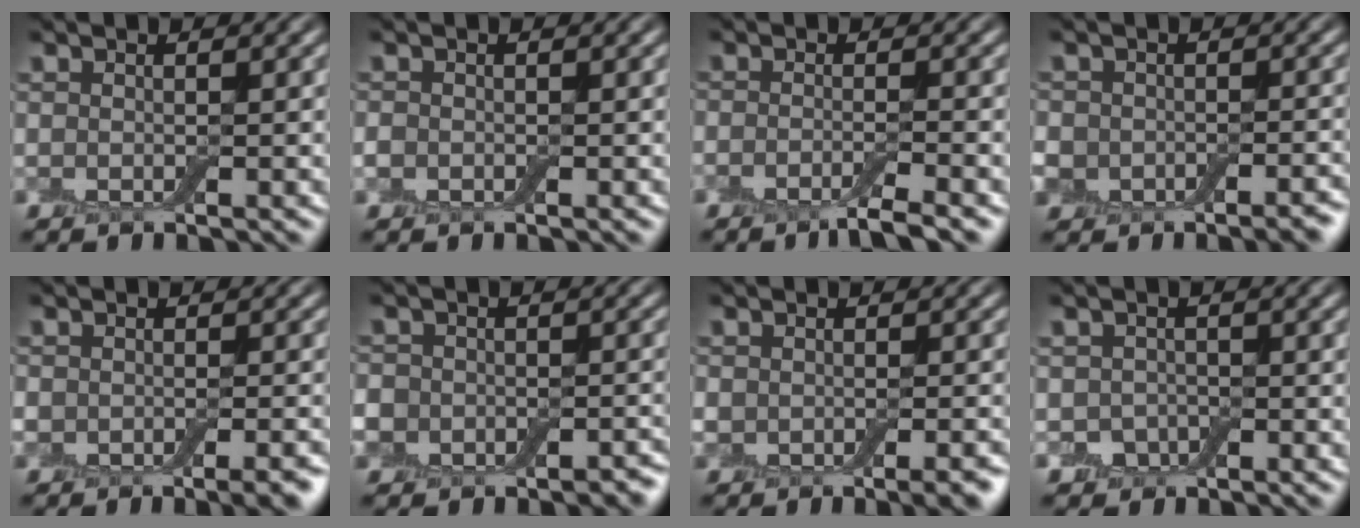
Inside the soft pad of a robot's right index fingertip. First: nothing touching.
{"total": 0.8, "force": [-0.3, 0.7, 0.2], "torque": [-0.003, -0.003, -0.009]}
{"total": 3.0, "force": [-2.0, 0.4, 2.1], "torque": [-0.030, -0.003, -0.045]}
{"total": 5.7, "force": [-2.9, 4.3, 2.3], "torque": [-0.012, -0.002, -0.047]}
{"total": 4.3, "force": [-2.5, 2.2, 2.8], "torque": [-0.035, -0.008, -0.029]}
{"total": 8.0, "force": [-4.1, 6.5, 2.1], "torque": [-0.025, -0.030, -0.082]}
{"total": 3.8, "force": [-1.8, 2.2, 2.5], "torque": [-0.029, -0.010, -0.024]}
{"total": 1.9, "force": [-0.6, 1.6, 0.7], "torque": [-0.010, -0.003, -0.015]}